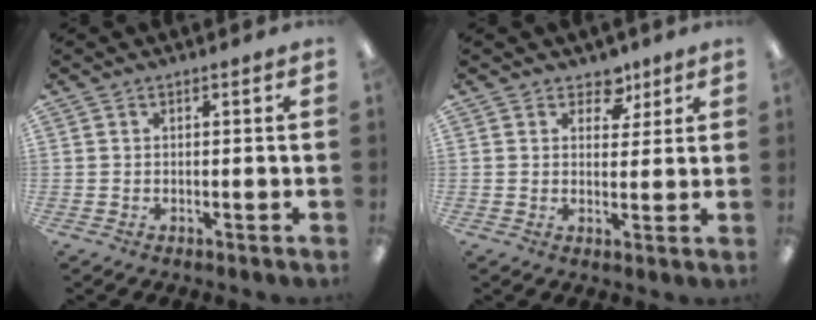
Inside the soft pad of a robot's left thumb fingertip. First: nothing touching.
{"total": 5.5, "force": [3.5, 3.6, 2.0], "torque": [-0.012, -0.018, 0.058]}